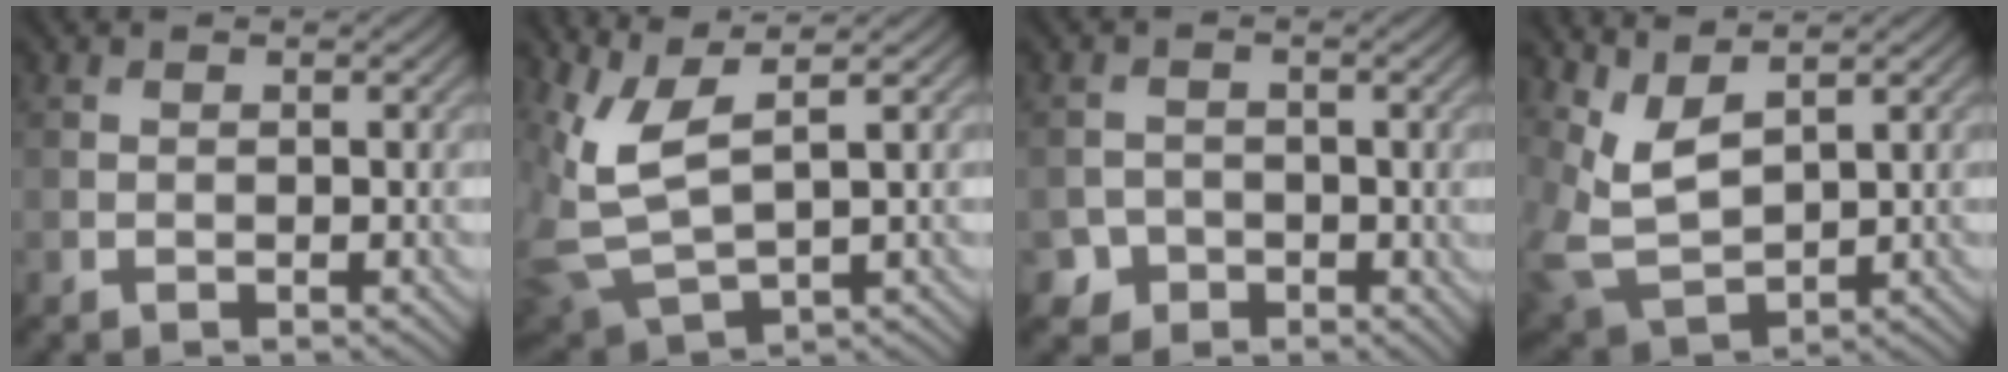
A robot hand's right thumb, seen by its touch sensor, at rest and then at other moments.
{"total": 6.9, "force": [3.0, 2.7, 5.7], "torque": [-0.151, -0.004, 0.067]}
{"total": 2.3, "force": [-1.2, 2.0, 0.3], "torque": [-0.001, 0.003, -0.022]}
{"total": 5.7, "force": [3.4, 2.3, 3.9], "torque": [-0.113, -0.009, 0.074]}